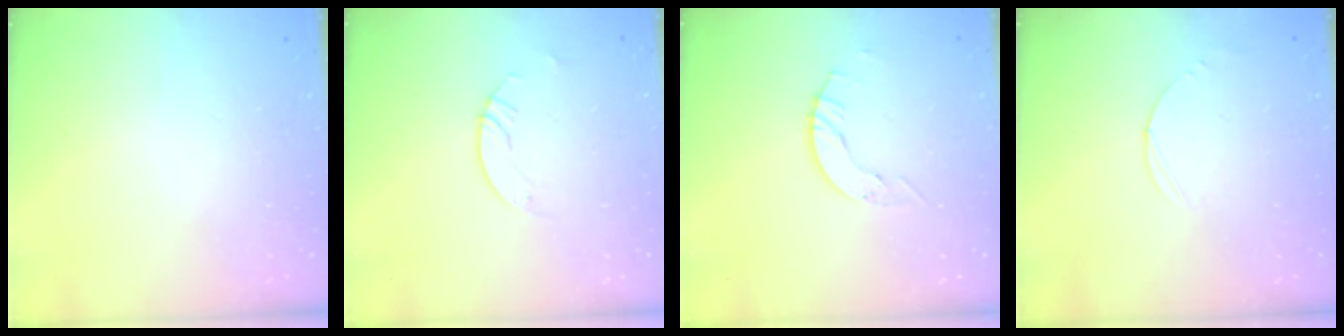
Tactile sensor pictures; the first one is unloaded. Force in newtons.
{"total": 2.1, "press": 2.1, "slide": 0.2}
{"total": 3.9, "press": 3.9, "slide": 0.4}
{"total": 3.0, "press": 3.0, "slide": 0.3}